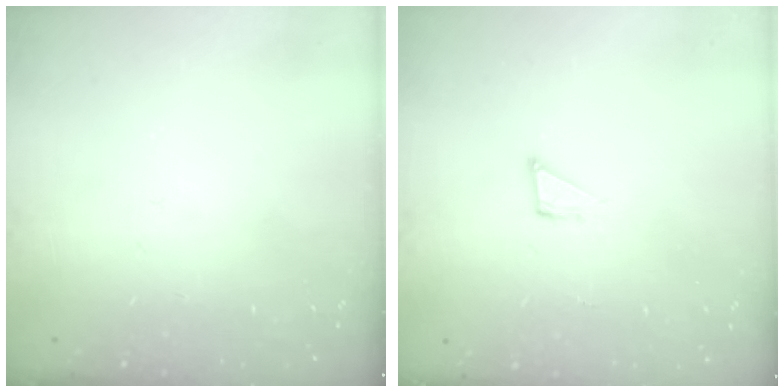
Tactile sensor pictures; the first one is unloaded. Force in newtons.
{"total": 2.8, "press": 2.8, "slide": 0.2}